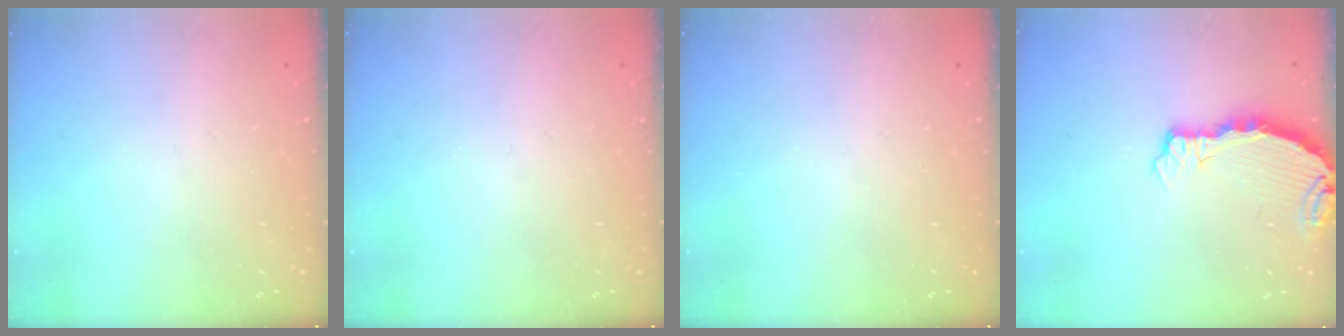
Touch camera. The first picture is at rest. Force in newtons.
{"total": 0.0}
{"total": 0.0}
{"total": 3.8, "press": 3.8, "slide": 0.4}